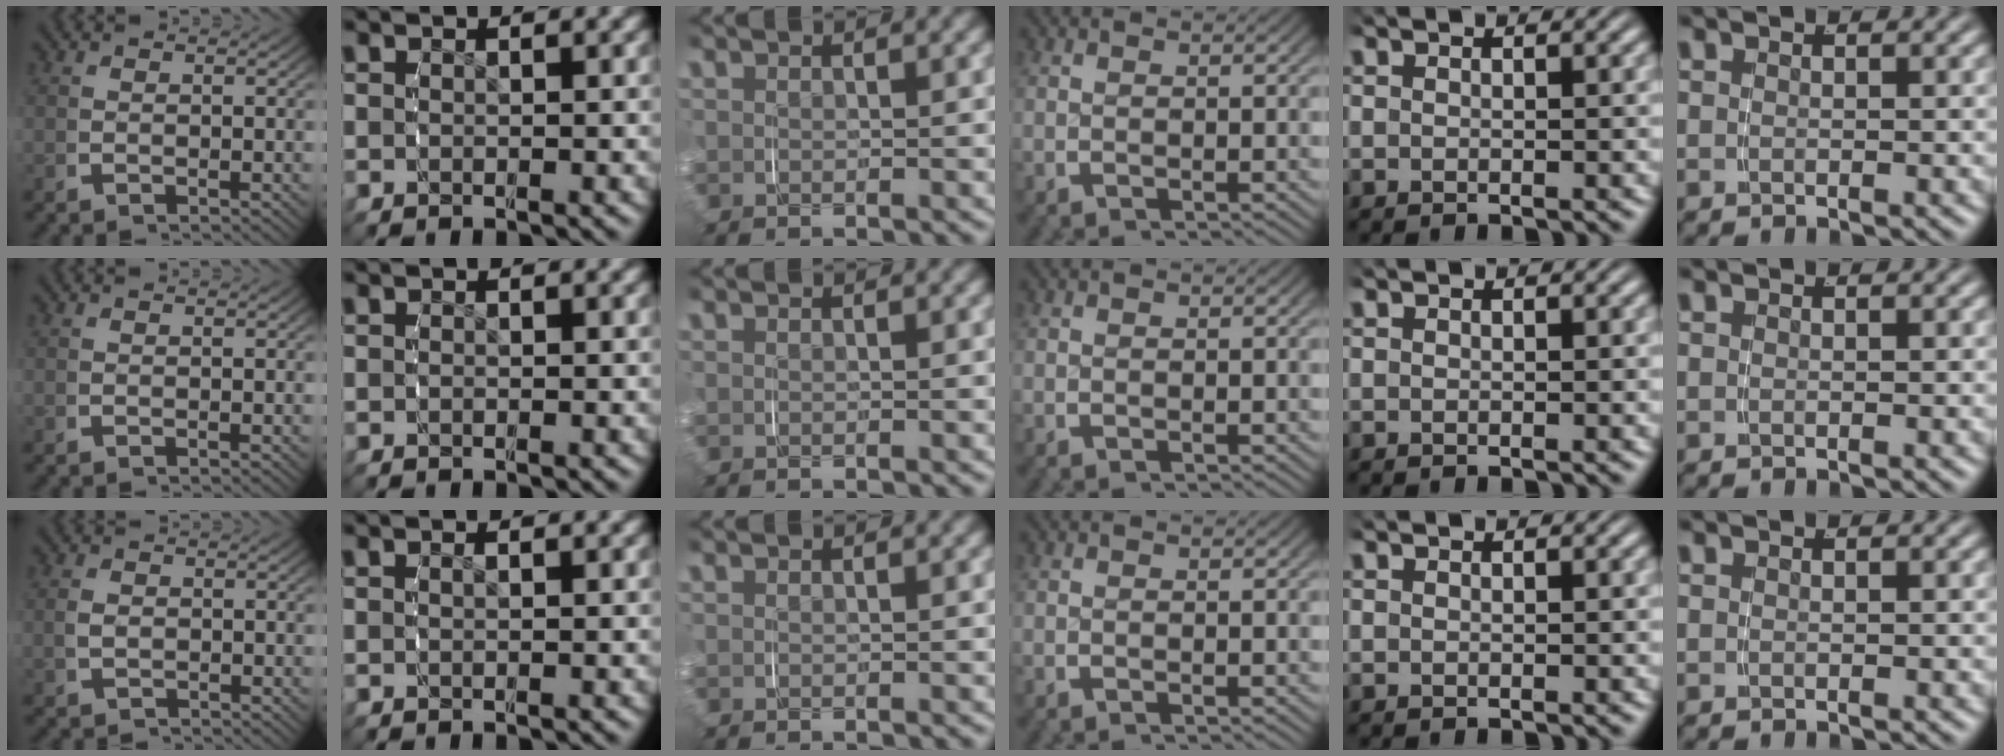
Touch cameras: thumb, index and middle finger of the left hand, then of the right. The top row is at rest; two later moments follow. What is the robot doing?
{"motion": "grasp_and_lifting", "object": "pen bag"}